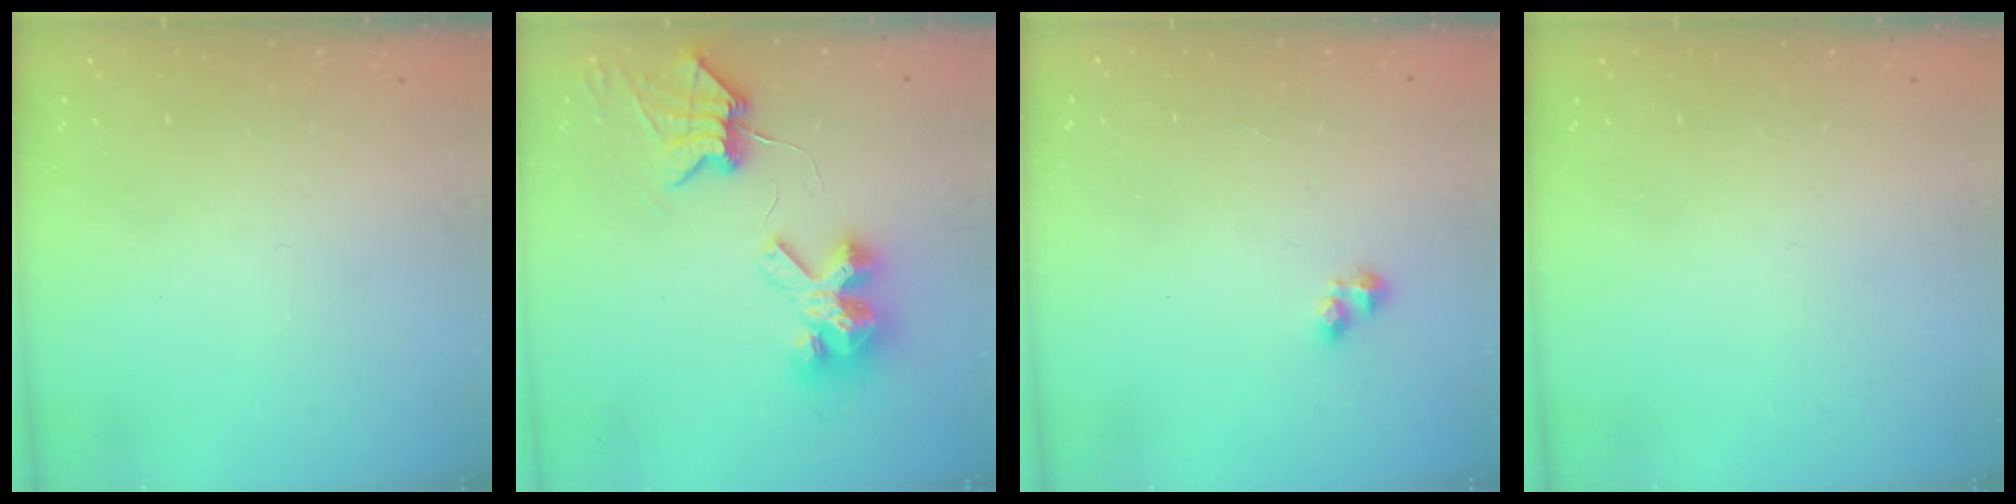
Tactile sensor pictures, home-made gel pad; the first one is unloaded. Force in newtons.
{"total": 8.9, "press": 8.9, "slide": 0.8}
{"total": 2.7, "press": 2.7, "slide": 0.4}
{"total": 0.0}